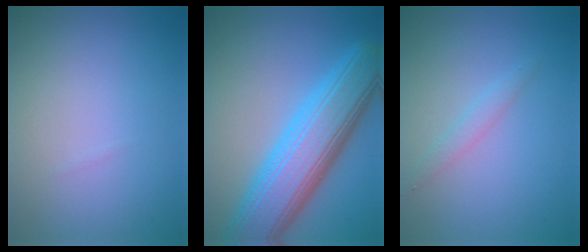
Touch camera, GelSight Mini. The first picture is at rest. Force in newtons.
{"total": 9.9, "press": 9.9, "slide": 0.2}
{"total": 1.4, "press": 1.4, "slide": 0.0}